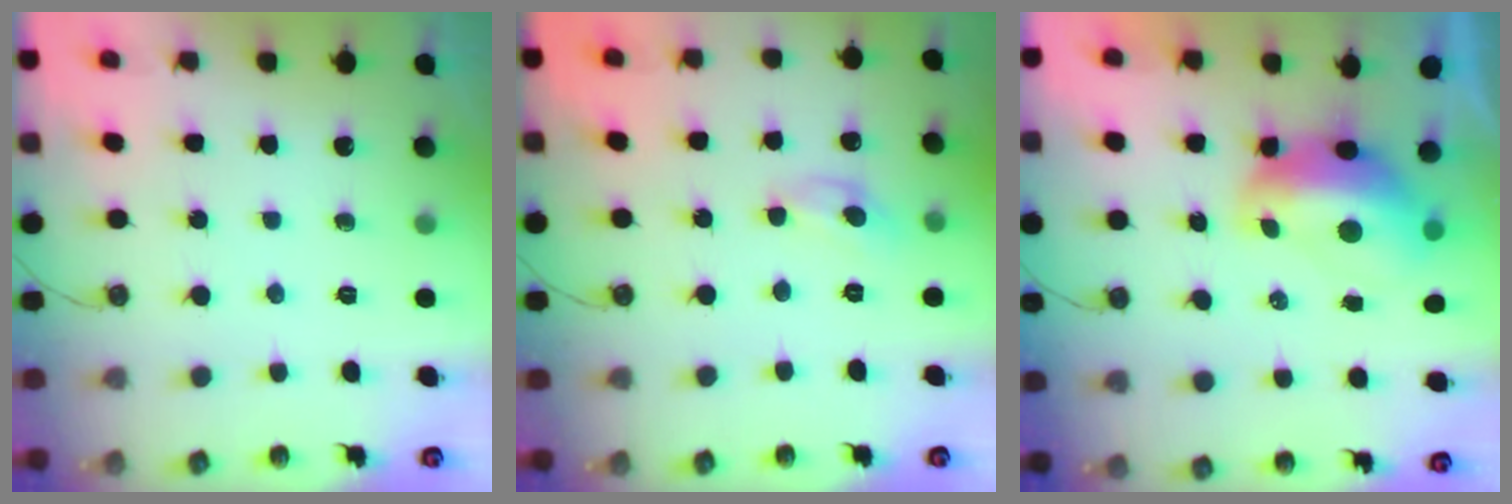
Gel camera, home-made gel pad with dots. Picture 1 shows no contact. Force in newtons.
{"total": 1.5, "press": 1.5, "slide": 0.2}
{"total": 2.8, "press": 2.7, "slide": 0.8}